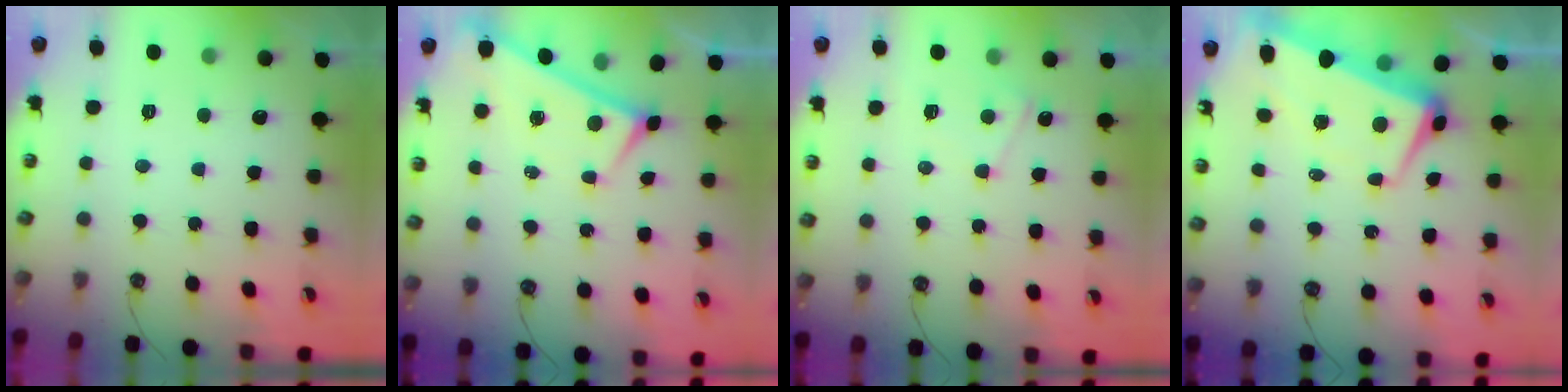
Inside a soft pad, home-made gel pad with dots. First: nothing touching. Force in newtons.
{"total": 0.0}
{"total": 2.3, "press": 2.3, "slide": 0.3}
{"total": 2.8, "press": 2.3, "slide": 1.6}